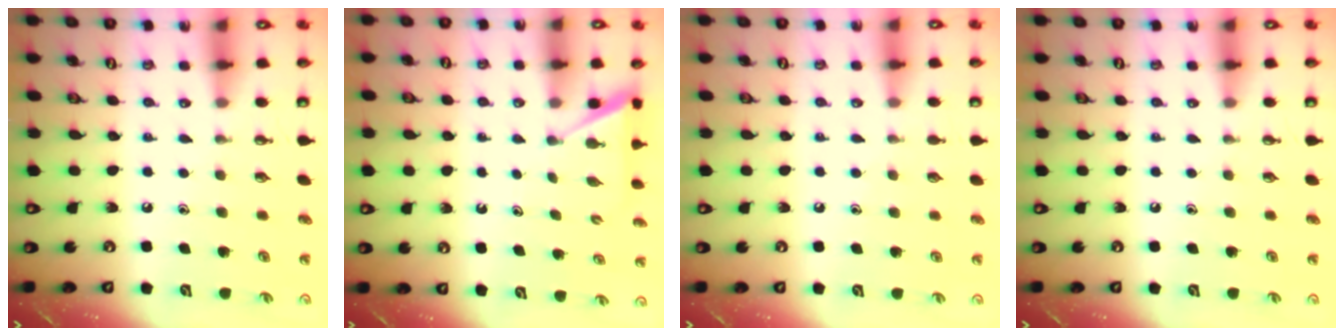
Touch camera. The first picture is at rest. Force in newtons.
{"total": 2.0, "press": 2.0, "slide": 0.3}
{"total": 3.7, "press": 3.7, "slide": 0.4}
{"total": 0.0}